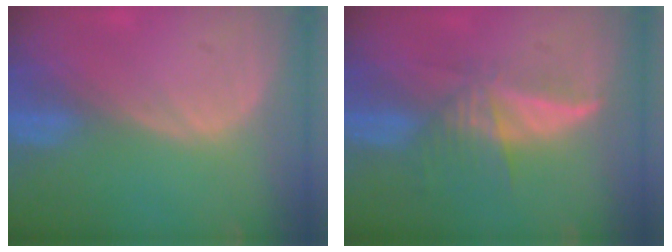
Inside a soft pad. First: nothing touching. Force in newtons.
{"total": 6.1, "press": 5.5, "slide": 2.5}